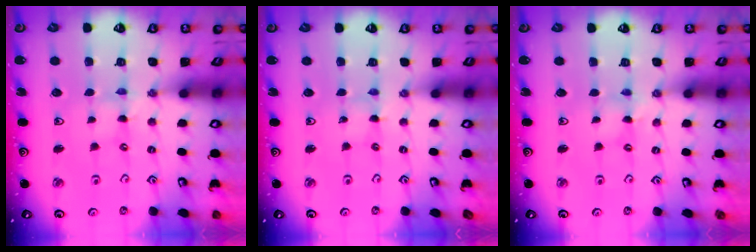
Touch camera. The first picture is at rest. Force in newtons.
{"total": 1.1, "press": 1.1, "slide": 0.1}
{"total": 0.9, "press": 0.9, "slide": 0.3}